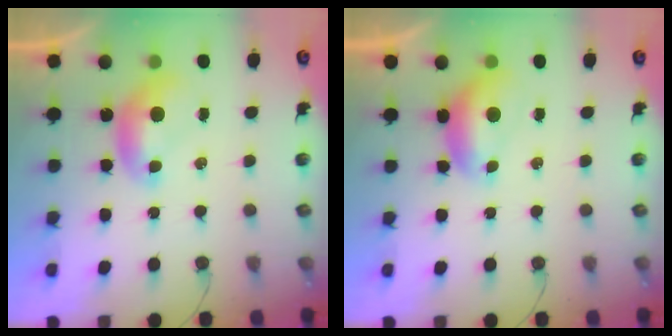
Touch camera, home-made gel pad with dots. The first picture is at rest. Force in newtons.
{"total": 1.4, "press": 1.0, "slide": 0.9}